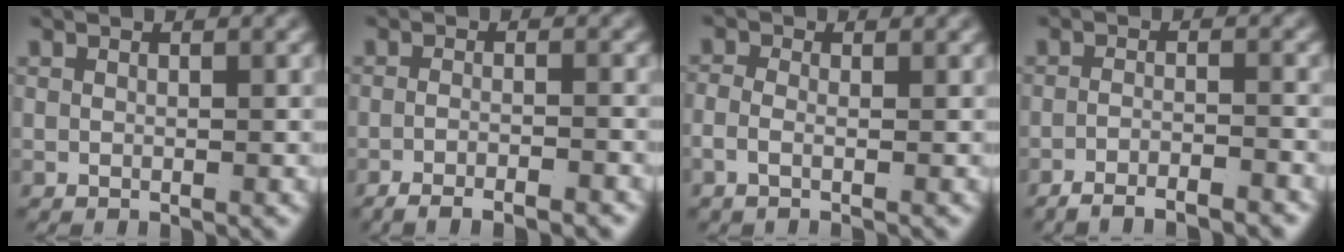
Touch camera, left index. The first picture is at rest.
{"total": 4.1, "force": [-3.8, 0.6, 1.5], "torque": [-0.025, -0.009, -0.058]}
{"total": 1.8, "force": [-0.9, 0.4, 1.5], "torque": [-0.039, -0.012, -0.012]}
{"total": 4.7, "force": [-4.4, 0.6, 1.3], "torque": [-0.019, -0.011, -0.072]}